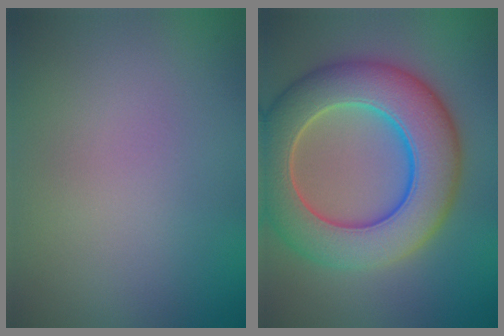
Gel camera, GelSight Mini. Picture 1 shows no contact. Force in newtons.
{"total": 10.3, "press": 10.3, "slide": 0.4}